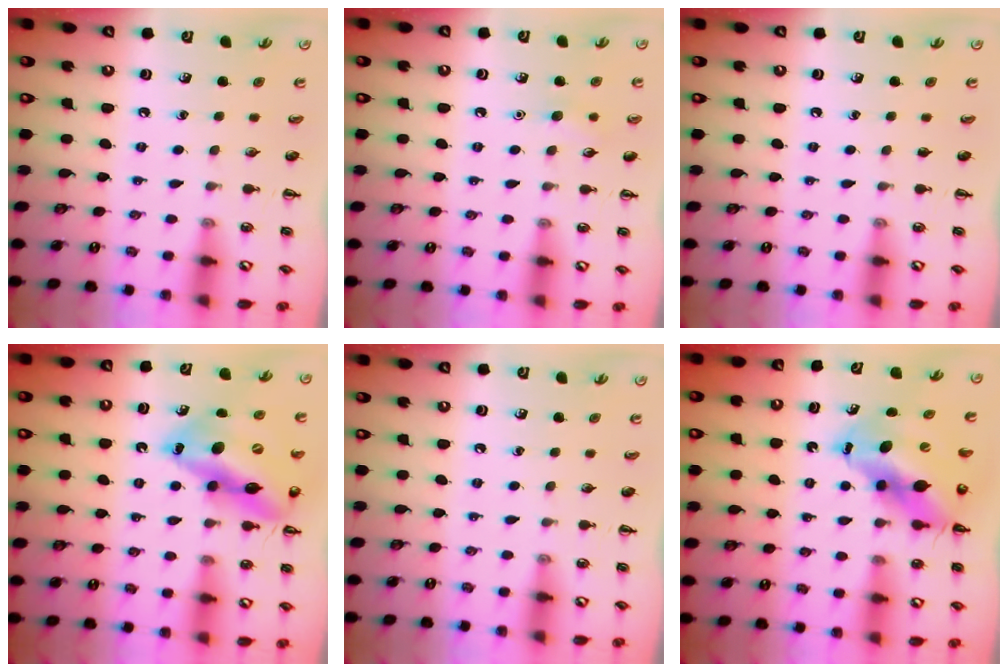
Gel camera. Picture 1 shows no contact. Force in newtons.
{"total": 5.8, "press": 5.6, "slide": 1.5}
{"total": 0.0}
{"total": 20.1, "press": 19.6, "slide": 4.5}
{"total": 0.0}
{"total": 12.4, "press": 11.9, "slide": 3.3}